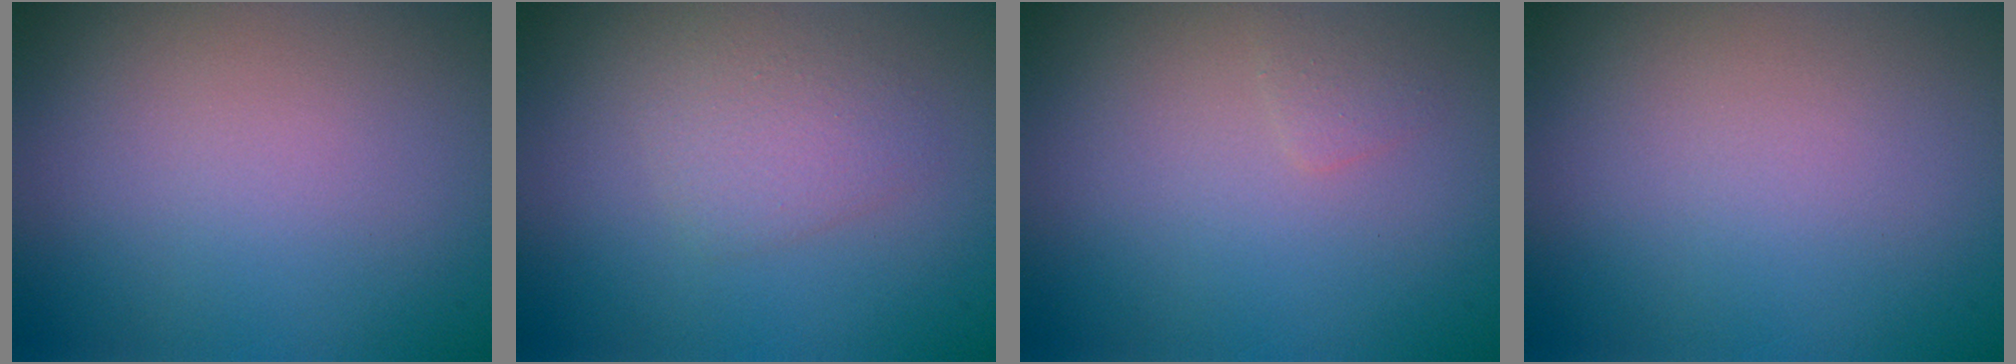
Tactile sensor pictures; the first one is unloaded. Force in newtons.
{"total": 2.1, "press": 2.1, "slide": 0.2}
{"total": 0.8, "press": 0.8, "slide": 0.1}
{"total": 0.0}